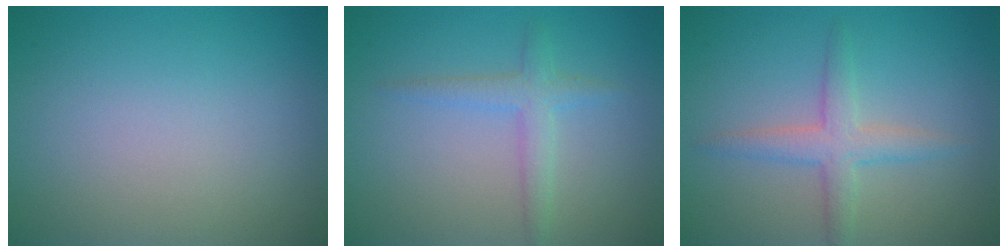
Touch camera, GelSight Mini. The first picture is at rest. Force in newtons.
{"total": 2.2, "press": 2.2, "slide": 0.0}
{"total": 2.9, "press": 2.9, "slide": 0.1}